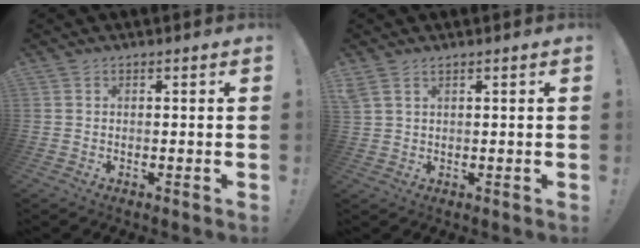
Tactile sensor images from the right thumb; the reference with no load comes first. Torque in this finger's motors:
{"motor_torque": [0.55, 0.63, 0.92, 0.17, 0.23]}